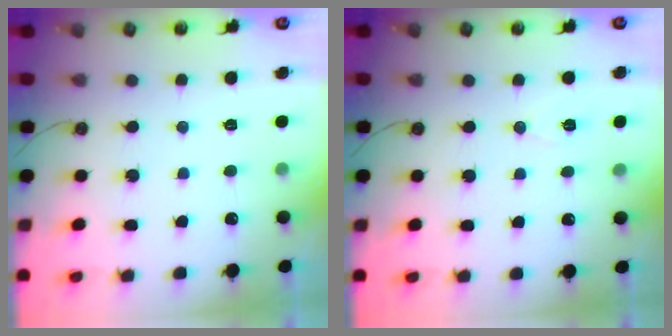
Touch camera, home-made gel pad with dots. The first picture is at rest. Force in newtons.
{"total": 5.6, "press": 3.5, "slide": 4.4}